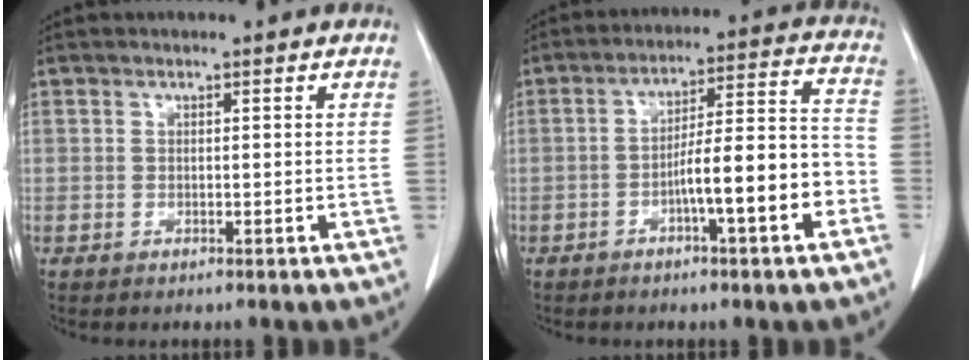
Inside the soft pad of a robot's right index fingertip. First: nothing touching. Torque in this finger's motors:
{"motor_torque": [1.32, -0.18, 0.56, 0.11]}